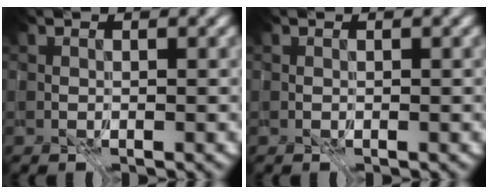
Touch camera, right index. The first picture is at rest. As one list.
[{"total": 0.0}]